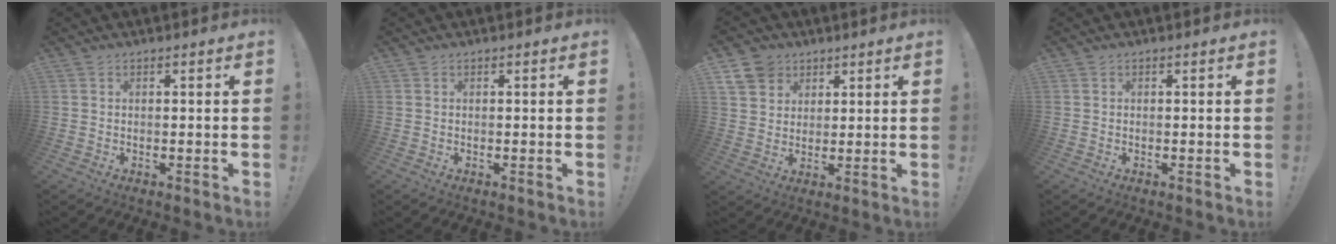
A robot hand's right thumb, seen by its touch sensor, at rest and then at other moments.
{"total": 0.0}
{"total": 8.2, "force": [4.9, 6.2, 2.0], "torque": [-0.039, -0.026, 0.100]}
{"total": 0.0}